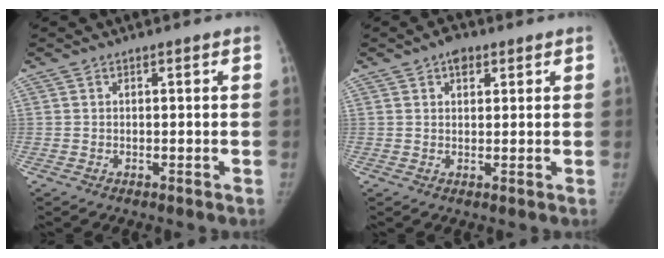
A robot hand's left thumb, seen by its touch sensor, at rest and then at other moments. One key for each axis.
{"total": 3.3, "fx": 1.8, "fy": 2.1, "fz": 1.9, "tx": -0.014, "ty": -0.003, "tz": 0.023}